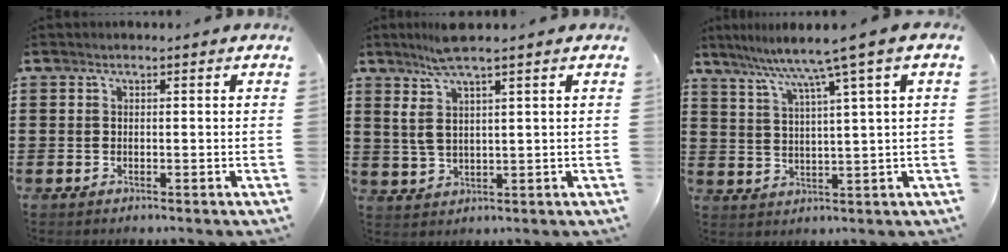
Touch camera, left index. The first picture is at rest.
{"total": 6.2, "force": [3.7, 0.9, 4.9], "torque": [-0.111, -0.005, 0.063]}
{"total": 6.5, "force": [4.3, -1.2, 4.6], "torque": [-0.108, -0.025, 0.065]}